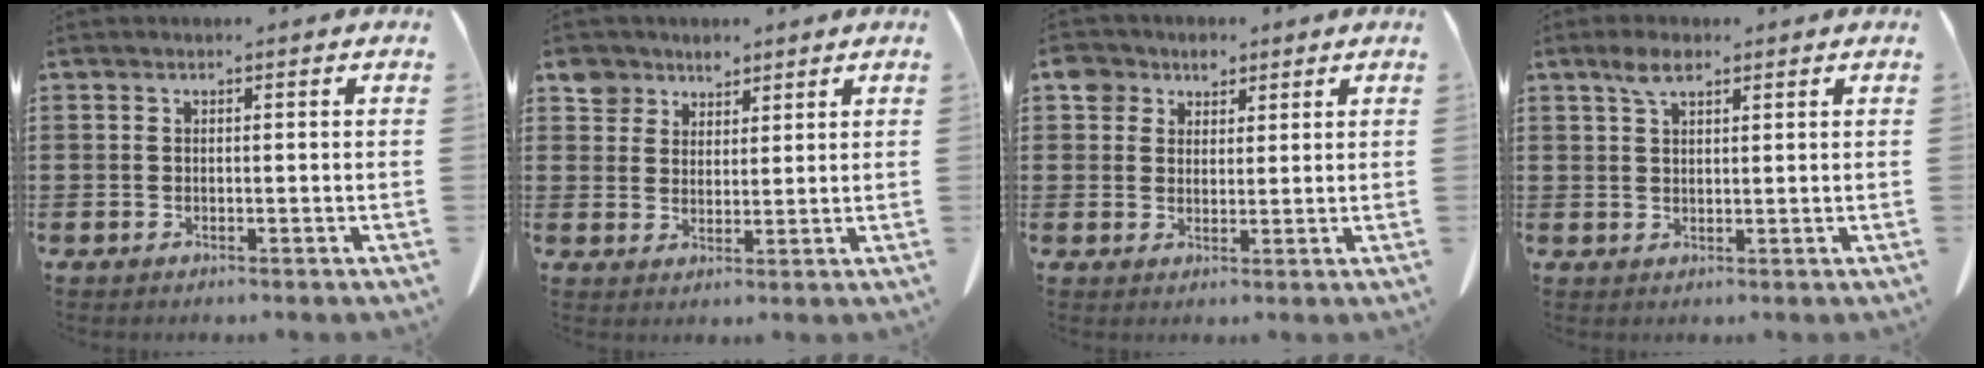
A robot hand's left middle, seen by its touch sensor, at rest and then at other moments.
{"total": 5.0, "force": [3.7, 3.2, 0.9], "torque": [-0.030, 0.001, 0.070]}
{"total": 4.7, "force": [3.1, 3.3, 1.2], "torque": [-0.036, 0.008, 0.057]}
{"total": 3.6, "force": [2.3, 1.4, 2.5], "torque": [-0.055, 0.005, 0.041]}